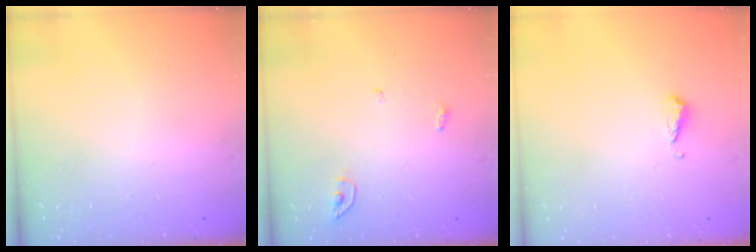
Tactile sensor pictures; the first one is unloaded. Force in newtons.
{"total": 3.5, "press": 3.5, "slide": 0.3}
{"total": 4.9, "press": 4.9, "slide": 0.5}